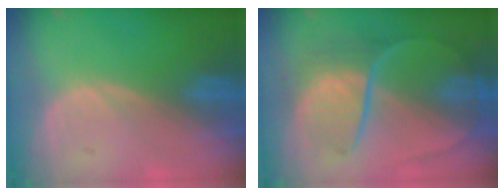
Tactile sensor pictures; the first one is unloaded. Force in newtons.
{"total": 8.5, "press": 7.4, "slide": 4.1}